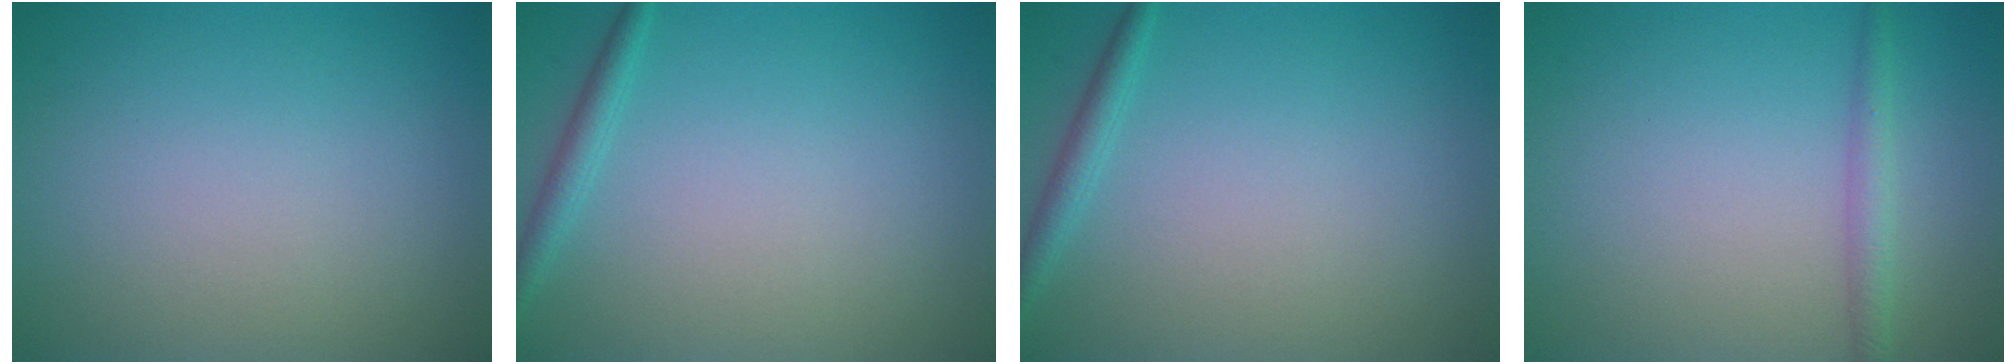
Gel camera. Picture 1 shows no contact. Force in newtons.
{"total": 1.5, "press": 1.4, "slide": 0.1}
{"total": 1.5, "press": 1.4, "slide": 0.1}
{"total": 1.8, "press": 1.8, "slide": 0.1}